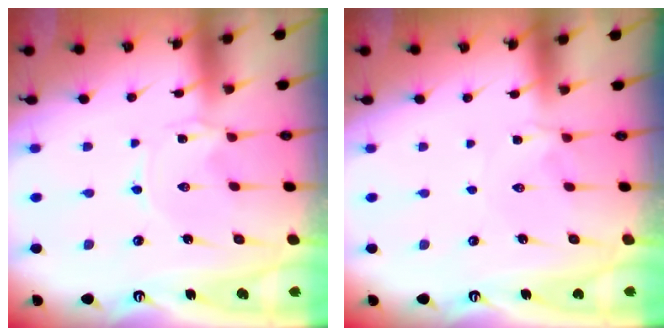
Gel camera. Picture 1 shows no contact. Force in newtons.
{"total": 2.8, "press": 2.8, "slide": 0.4}